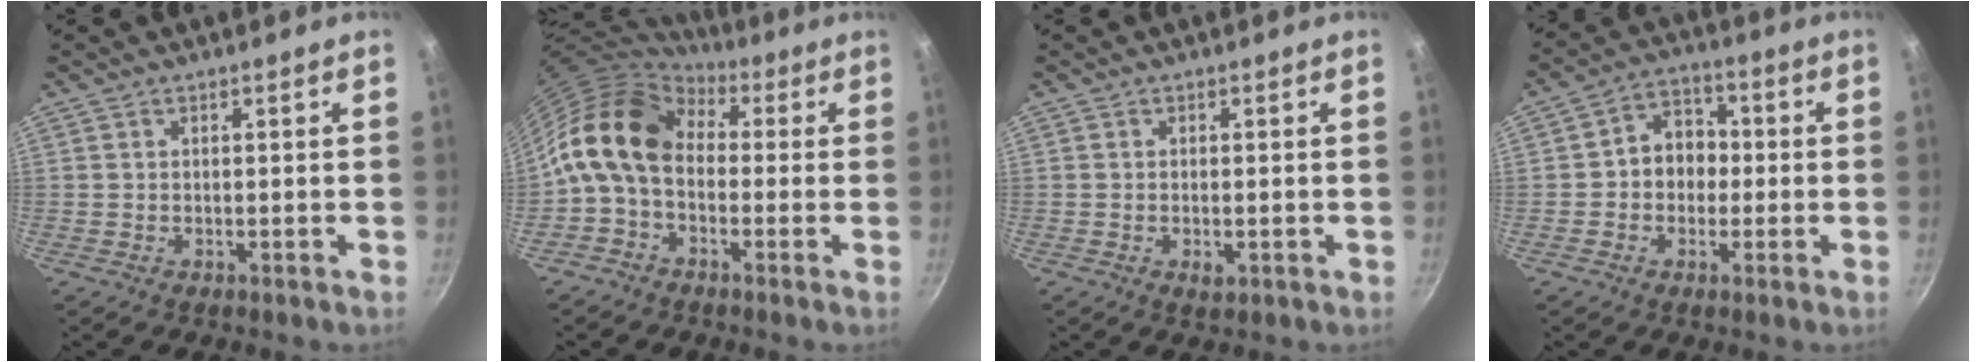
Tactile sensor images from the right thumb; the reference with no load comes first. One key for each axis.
{"total": 13.2, "fx": 0.4, "fy": 9.4, "fz": 9.3, "tx": -0.157, "ty": 0.031, "tz": -0.018}
{"total": 2.0, "fx": -0.5, "fy": 1.0, "fz": 1.7, "tx": -0.029, "ty": -0.003, "tz": -0.008}
{"total": 8.0, "fx": -0.4, "fy": 6.6, "fz": 4.5, "tx": -0.023, "ty": 0.022, "tz": -0.018}